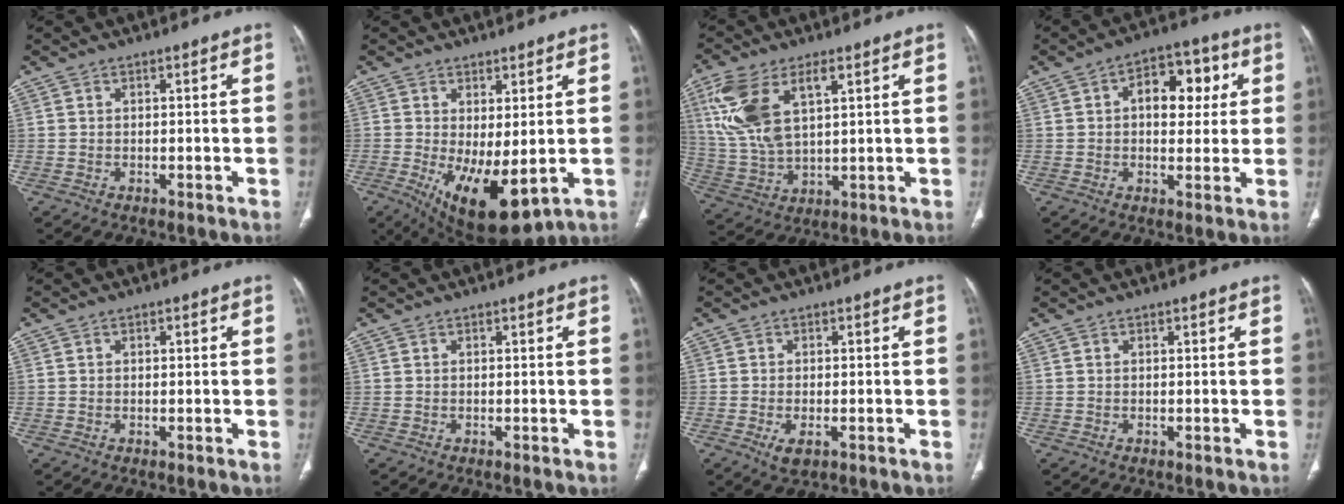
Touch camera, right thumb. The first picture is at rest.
{"total": 12.3, "force": [-2.2, 5.0, 11.0], "torque": [-0.177, -0.023, -0.011]}
{"total": 14.2, "force": [5.3, 6.9, 11.2], "torque": [-0.247, -0.008, 0.113]}
{"total": 10.9, "force": [2.5, 6.8, 8.1], "torque": [-0.074, 0.014, 0.032]}
{"total": 0.0}
{"total": 0.0}
{"total": 3.2, "force": [-1.3, 1.5, 2.5], "torque": [-0.047, -0.004, -0.019]}
{"total": 0.0}